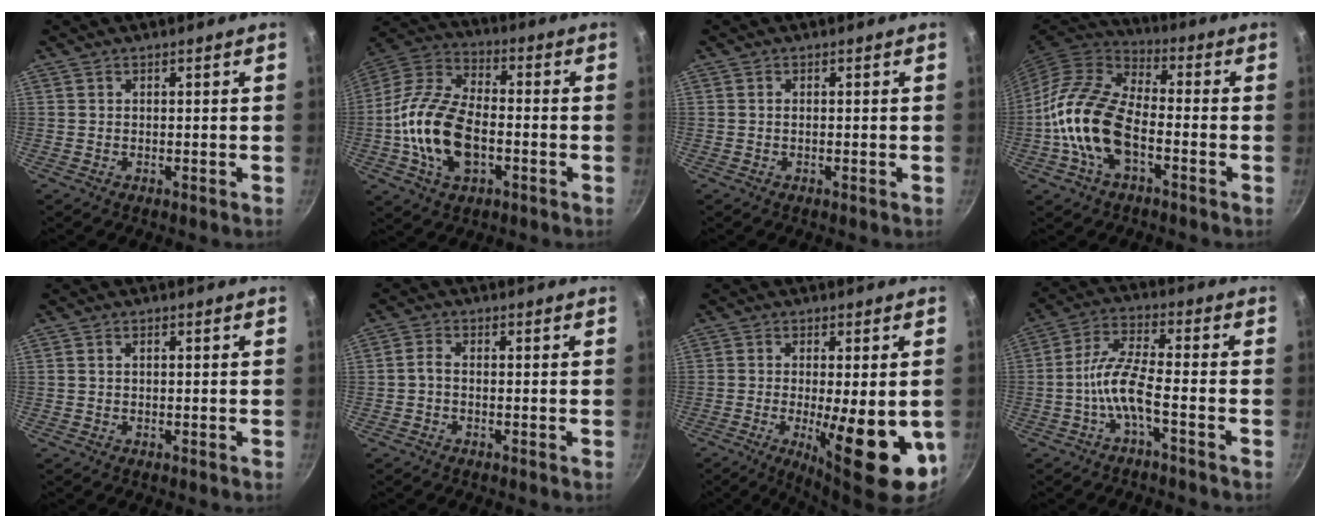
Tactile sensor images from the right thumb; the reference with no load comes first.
{"total": 17.5, "force": [-3.5, 10.0, 13.9], "torque": [-0.256, 0.035, -0.080]}
{"total": 0.6, "force": [-0.1, 0.1, 0.5], "torque": [-0.013, 0.002, -0.005]}
{"total": 16.5, "force": [-4.4, 9.0, 13.1], "torque": [-0.232, 0.038, -0.097]}
{"total": 0.6, "force": [0.1, 0.4, 0.5], "torque": [-0.009, 0.003, 0.002]}
{"total": 2.0, "force": [-0.7, 1.1, 1.5], "torque": [-0.035, 0.012, -0.019]}
{"total": 16.6, "force": [-3.9, 5.1, 15.3], "torque": [-0.204, -0.012, -0.044]}
{"total": 7.6, "force": [-3.2, 1.7, 6.7], "torque": [-0.150, 0.035, -0.070]}